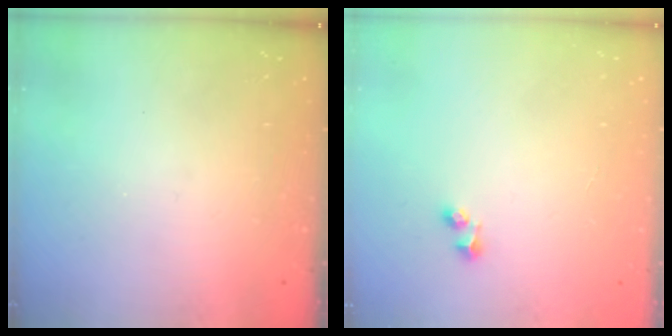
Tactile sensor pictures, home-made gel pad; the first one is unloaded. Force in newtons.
{"total": 3.7, "press": 3.6, "slide": 1.1}